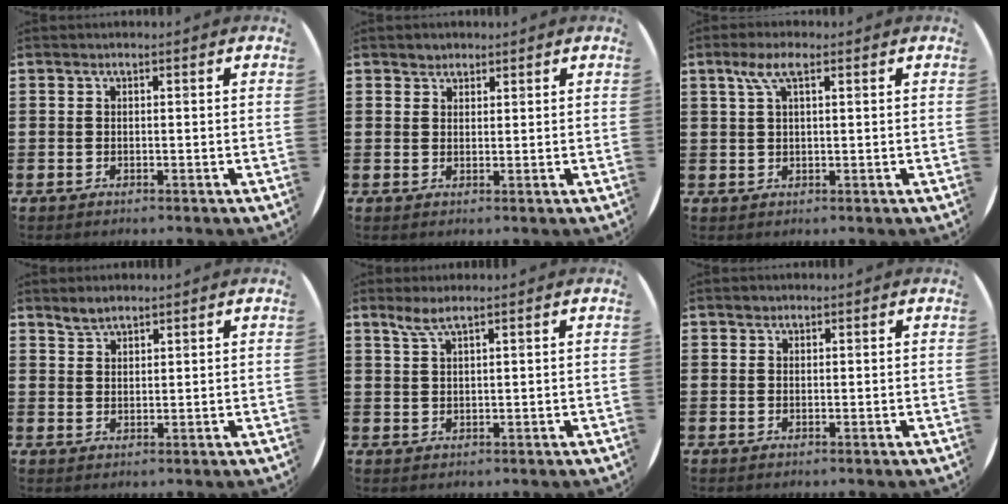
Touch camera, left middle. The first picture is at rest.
{"total": 1.5, "force": [1.4, 0.7, -0.2], "torque": [0.003, 0.002, 0.027]}
{"total": 3.7, "force": [2.0, 1.0, 3.0], "torque": [-0.062, 0.009, 0.033]}
{"total": 2.3, "force": [2.2, 0.8, 0.3], "torque": [-0.008, 0.004, 0.042]}
{"total": 2.6, "force": [2.0, 0.2, 1.7], "torque": [-0.036, 0.002, 0.036]}
{"total": 0.7, "force": [0.6, 0.3, -0.1], "torque": [0.010, 0.000, 0.010]}